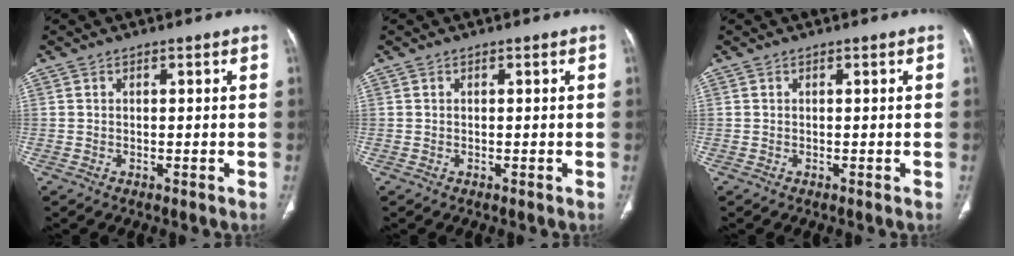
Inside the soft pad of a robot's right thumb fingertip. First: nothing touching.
{"total": 0.0}
{"total": 0.0}